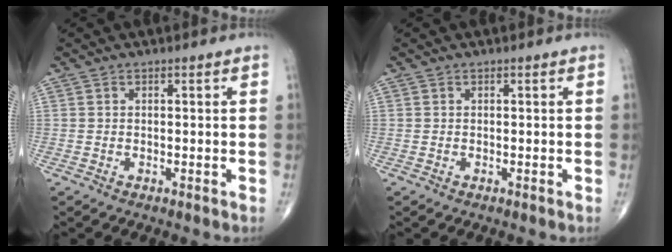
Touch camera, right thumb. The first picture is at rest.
{"total": 0.0}